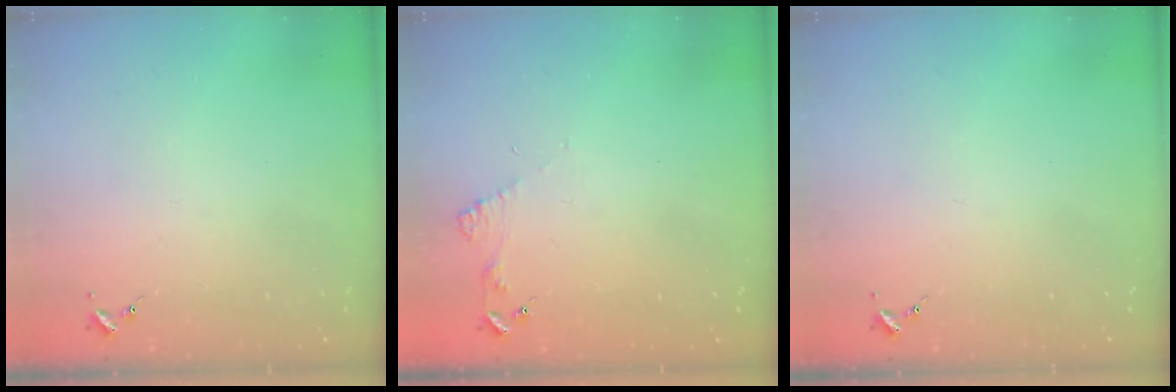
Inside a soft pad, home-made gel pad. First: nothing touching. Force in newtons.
{"total": 5.5, "press": 5.5, "slide": 0.6}
{"total": 0.0}